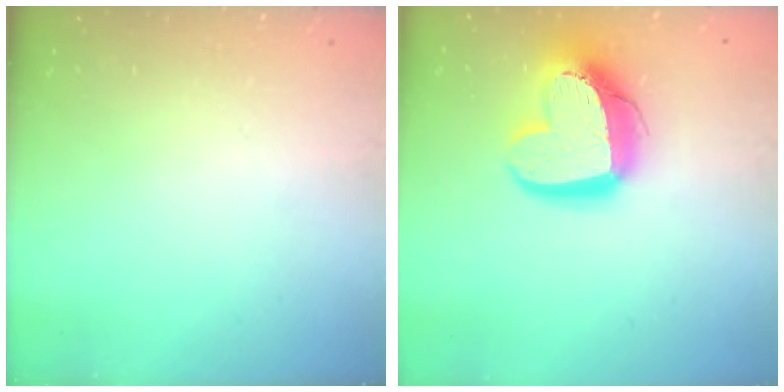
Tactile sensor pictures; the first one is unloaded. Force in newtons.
{"total": 17.2, "press": 17.2, "slide": 1.5}